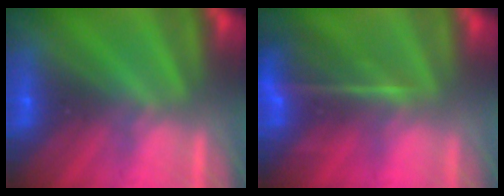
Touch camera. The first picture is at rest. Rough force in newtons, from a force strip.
{"total": 8.3}